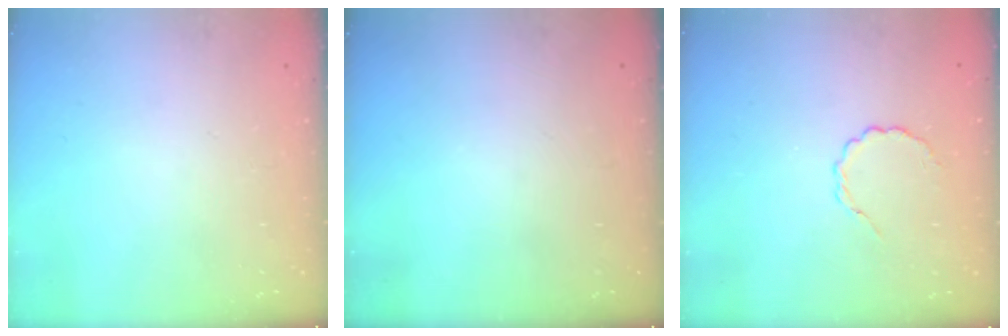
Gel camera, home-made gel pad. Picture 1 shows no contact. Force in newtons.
{"total": 0.0}
{"total": 2.9, "press": 2.6, "slide": 1.1}